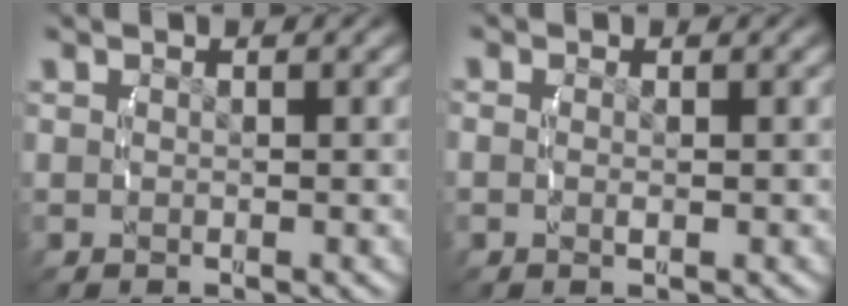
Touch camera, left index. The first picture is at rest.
{"total": 1.2, "force": [-0.1, 1.0, 0.7], "torque": [-0.018, -0.005, -0.004]}